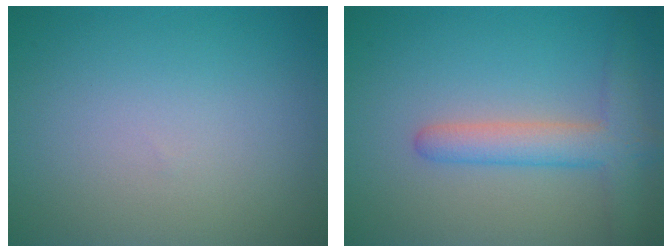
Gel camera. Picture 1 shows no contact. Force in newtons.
{"total": 4.0, "press": 4.0, "slide": 0.3}